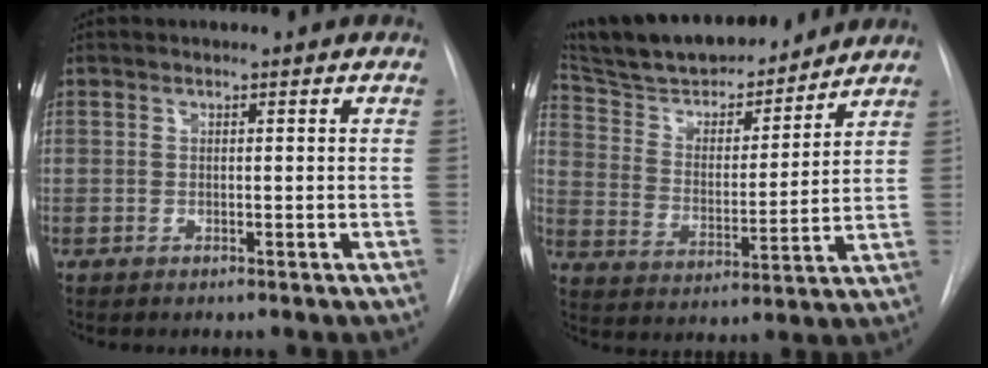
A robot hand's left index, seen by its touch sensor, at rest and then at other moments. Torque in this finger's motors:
{"motor_torque": [0.19, -1.08, 0.26, 0.07]}